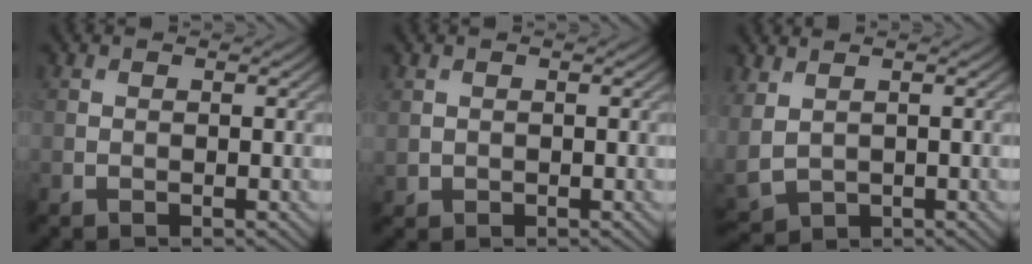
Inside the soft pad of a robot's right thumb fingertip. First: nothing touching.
{"total": 0.9, "force": [0.4, 0.8, 0.2], "torque": [-0.008, -0.006, 0.012]}
{"total": 4.1, "force": [1.2, 2.8, 2.7], "torque": [-0.090, -0.010, 0.035]}